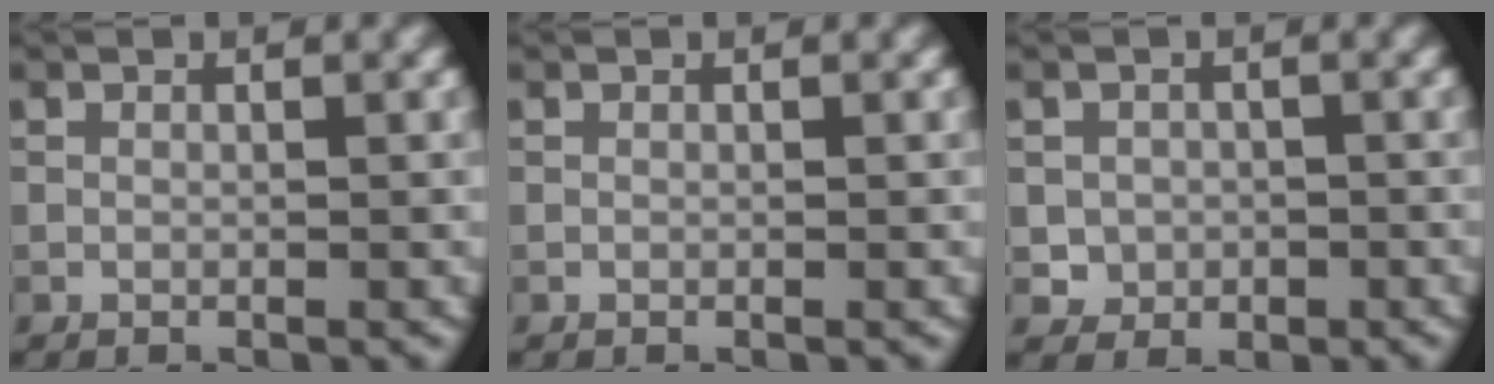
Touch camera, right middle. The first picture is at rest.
{"total": 0.0}
{"total": 1.9, "force": [-0.3, 1.9, 0.3], "torque": [0.004, -0.005, -0.005]}